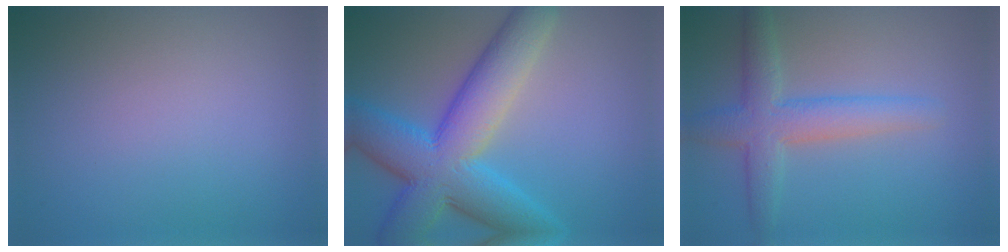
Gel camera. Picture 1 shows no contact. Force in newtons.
{"total": 10.6, "press": 10.6, "slide": 0.3}
{"total": 4.3, "press": 4.3, "slide": 0.2}